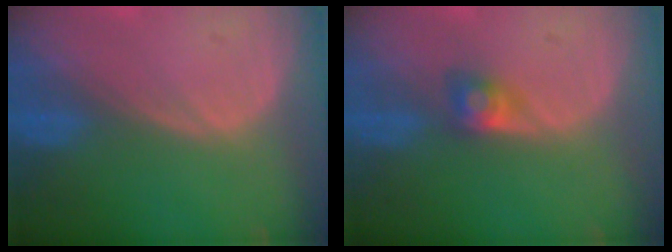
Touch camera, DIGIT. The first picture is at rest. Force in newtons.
{"total": 2.7, "press": 2.5, "slide": 1.0}